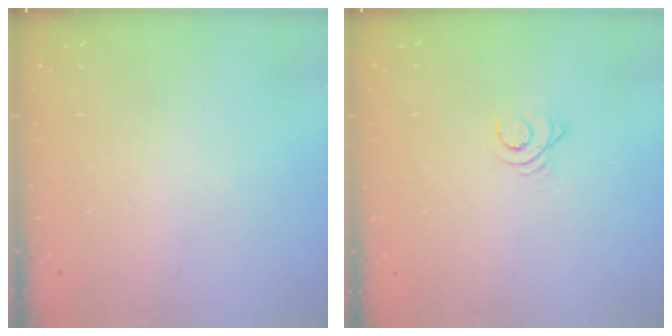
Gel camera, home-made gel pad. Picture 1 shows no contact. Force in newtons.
{"total": 2.9, "press": 2.9, "slide": 0.3}